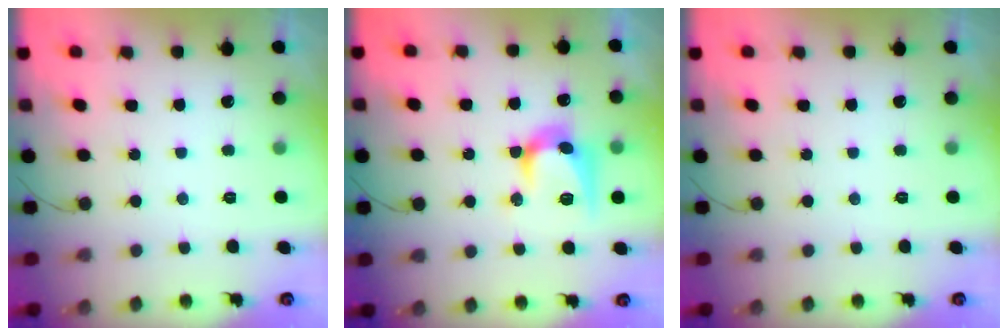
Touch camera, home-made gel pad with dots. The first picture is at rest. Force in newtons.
{"total": 12.9, "press": 12.9, "slide": 0.5}
{"total": 0.0}